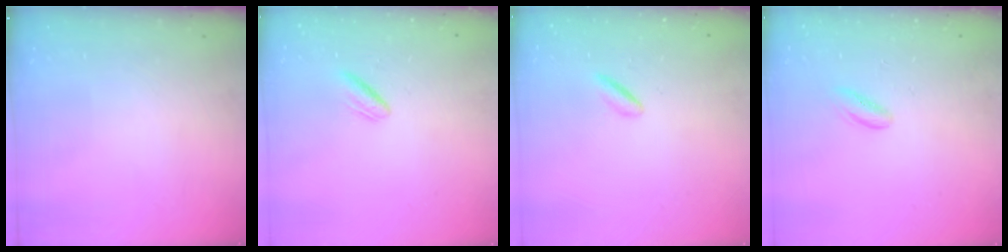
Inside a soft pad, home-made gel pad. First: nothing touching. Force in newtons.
{"total": 2.1, "press": 1.8, "slide": 1.1}
{"total": 1.0, "press": 0.7, "slide": 0.7}
{"total": 2.4, "press": 2.4, "slide": 0.2}